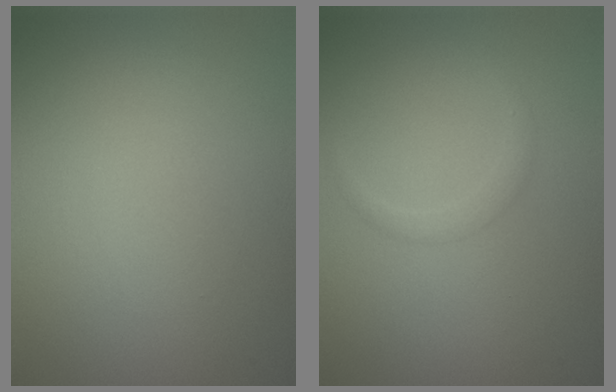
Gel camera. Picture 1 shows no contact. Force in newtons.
{"total": 1.1, "press": 1.1, "slide": 0.1}